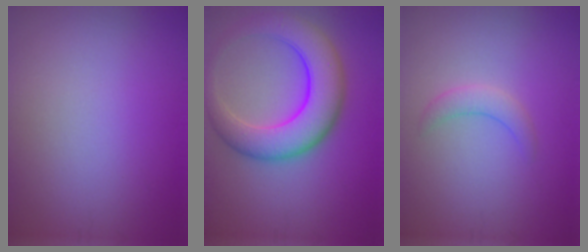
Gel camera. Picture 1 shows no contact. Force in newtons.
{"total": 7.8, "press": 7.8, "slide": 0.1}
{"total": 1.7, "press": 1.7, "slide": 0.0}